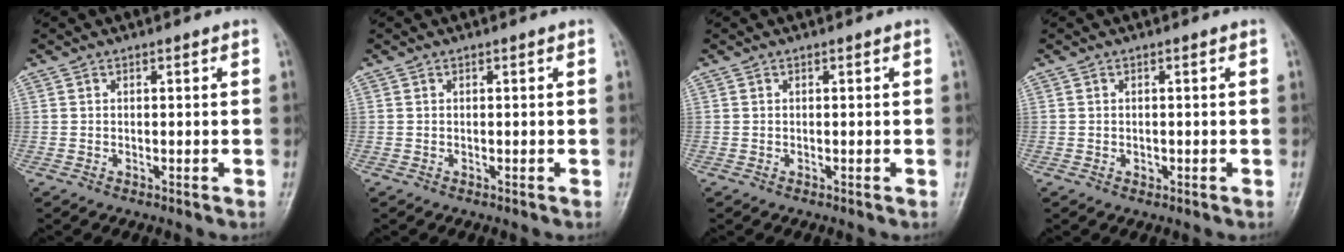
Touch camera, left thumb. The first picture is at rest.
{"total": 0.0}
{"total": 0.0}
{"total": 0.7, "force": [-0.2, 0.6, 0.4], "torque": [-0.003, 0.000, -0.002]}